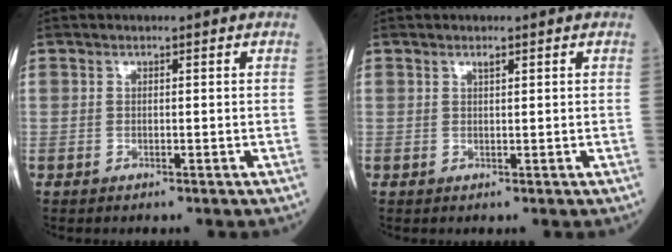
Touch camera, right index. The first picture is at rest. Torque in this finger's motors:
{"motor_torque": [0.20, 0.06, -0.01, 0.02]}